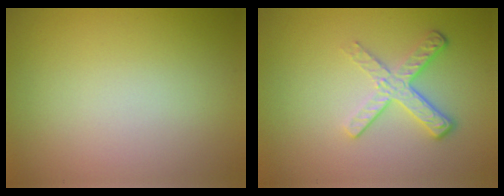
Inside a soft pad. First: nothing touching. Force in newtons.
{"total": 3.5, "press": 2.5, "slide": 2.5}